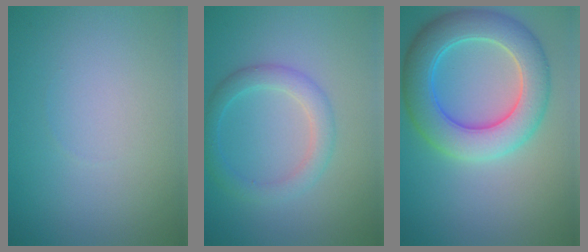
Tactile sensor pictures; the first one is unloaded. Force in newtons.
{"total": 2.8, "press": 2.8, "slide": 0.0}
{"total": 7.5, "press": 7.5, "slide": 0.2}